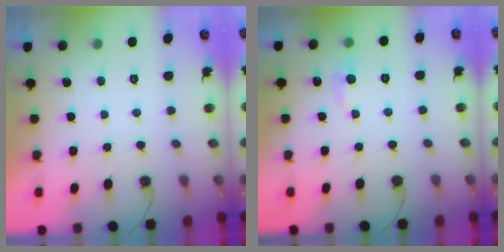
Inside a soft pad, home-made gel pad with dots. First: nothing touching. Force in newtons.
{"total": 5.0, "press": 5.0, "slide": 0.7}